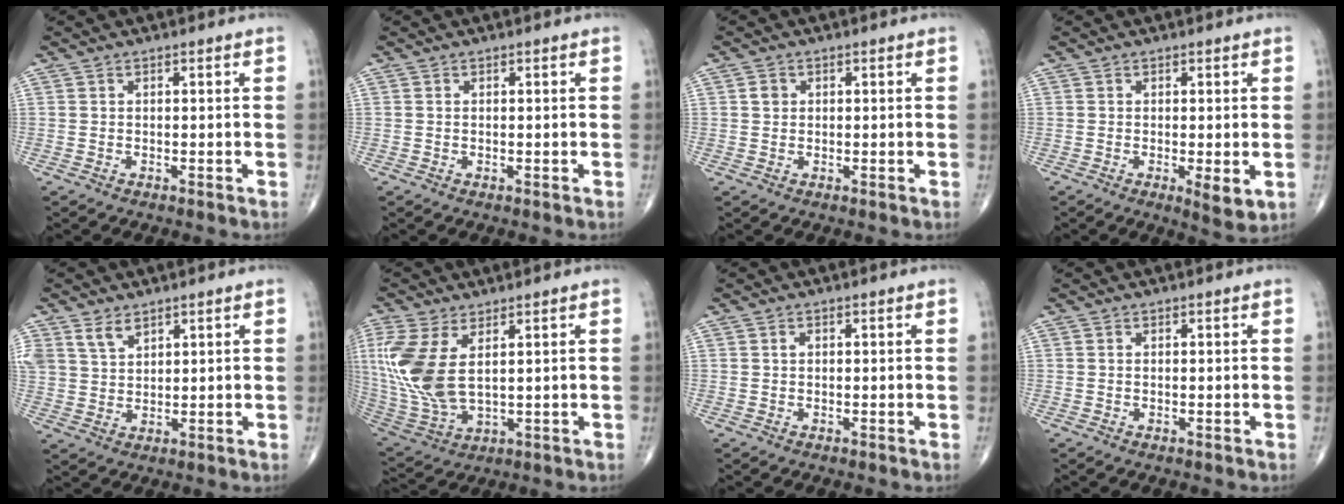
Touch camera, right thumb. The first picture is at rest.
{"total": 0.0}
{"total": 1.5, "force": [0.3, 1.3, 0.6], "torque": [-0.006, 0.000, 0.005]}
{"total": 4.0, "force": [-0.7, 1.1, 3.8], "torque": [-0.059, -0.014, -0.013]}
{"total": 5.2, "force": [3.4, 3.2, 2.3], "torque": [-0.033, -0.015, 0.075]}
{"total": 13.8, "force": [3.2, 6.9, 11.5], "torque": [-0.276, -0.013, 0.081]}
{"total": 0.6, "force": [0.1, 0.4, 0.4], "torque": [-0.006, 0.001, 0.002]}
{"total": 0.0}